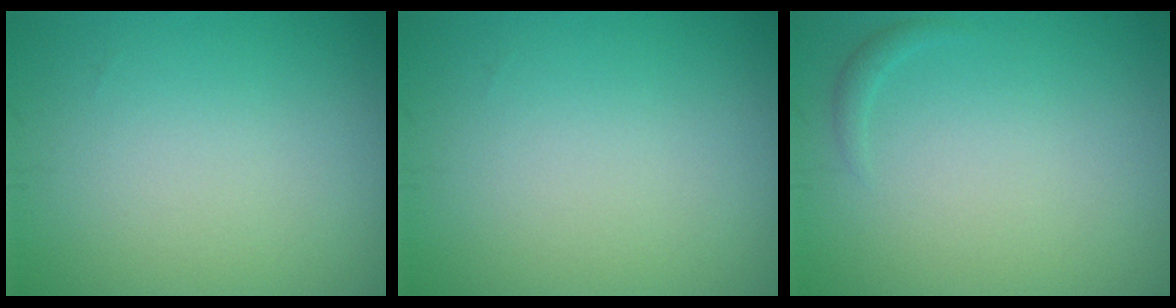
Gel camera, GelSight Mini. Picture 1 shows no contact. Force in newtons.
{"total": 0.0}
{"total": 0.6, "press": 0.6, "slide": 0.1}